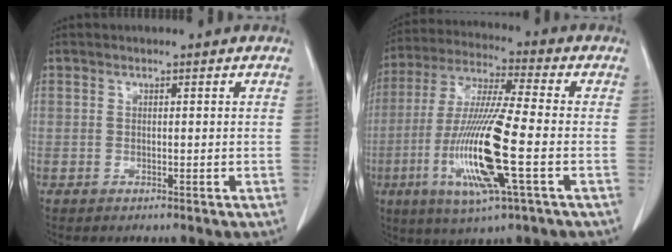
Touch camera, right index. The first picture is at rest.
{"total": 16.1, "force": [-4.2, 0.7, 15.6], "torque": [-0.323, -0.019, -0.082]}